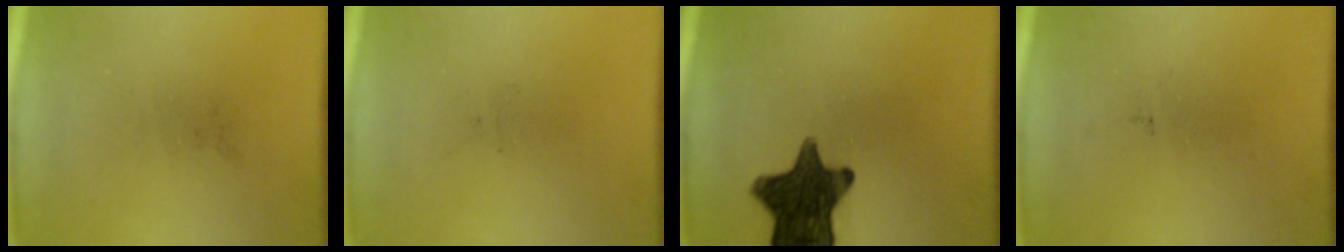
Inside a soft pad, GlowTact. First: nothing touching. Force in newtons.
{"total": 0.0}
{"total": 13.8}
{"total": 0.0}